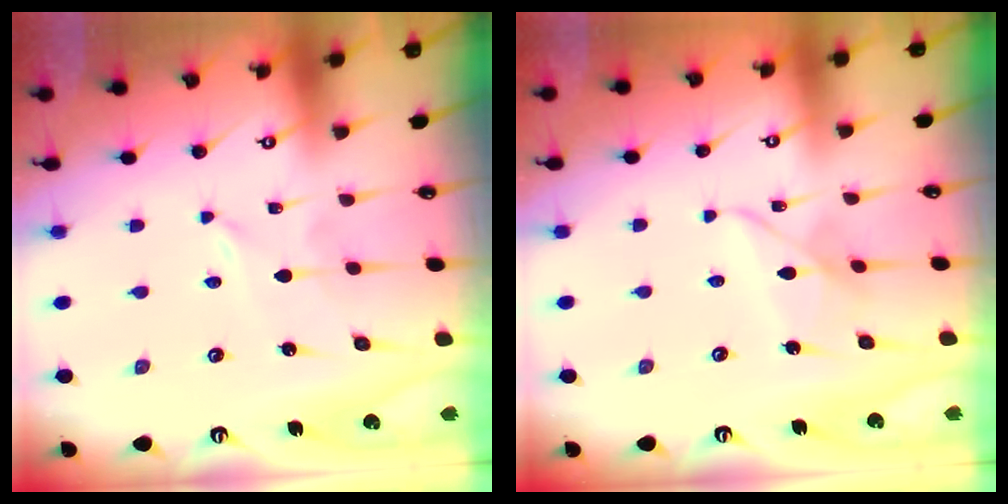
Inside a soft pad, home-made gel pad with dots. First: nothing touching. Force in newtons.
{"total": 7.6, "press": 7.6, "slide": 0.4}